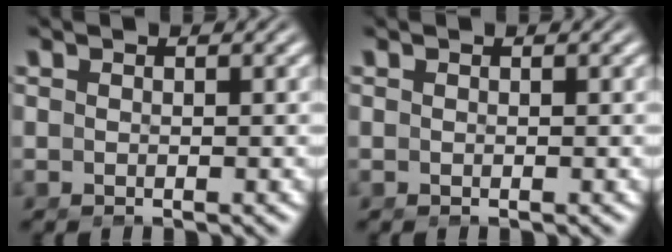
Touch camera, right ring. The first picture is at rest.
{"total": 0.0}